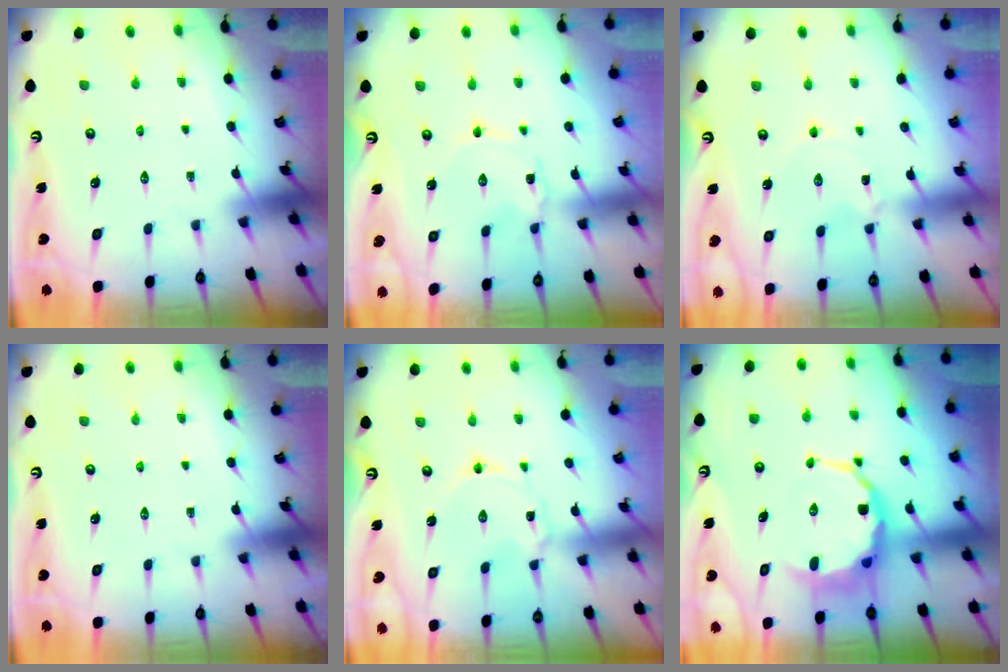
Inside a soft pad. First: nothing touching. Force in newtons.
{"total": 1.2, "press": 1.1, "slide": 0.2}
{"total": 0.5, "press": 0.5, "slide": 0.2}
{"total": 0.0}
{"total": 0.9, "press": 0.9, "slide": 0.2}
{"total": 7.2, "press": 6.9, "slide": 1.7}